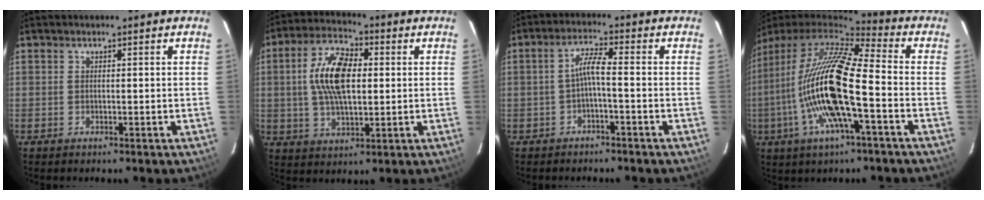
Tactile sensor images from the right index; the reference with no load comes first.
{"total": 12.3, "force": [1.4, 6.0, 10.6], "torque": [-0.204, 0.017, 0.023]}
{"total": 3.5, "force": [-1.4, 0.0, 3.3], "torque": [-0.070, 0.009, -0.025]}
{"total": 19.1, "force": [-4.4, 3.5, 18.2], "torque": [-0.332, -0.023, -0.090]}